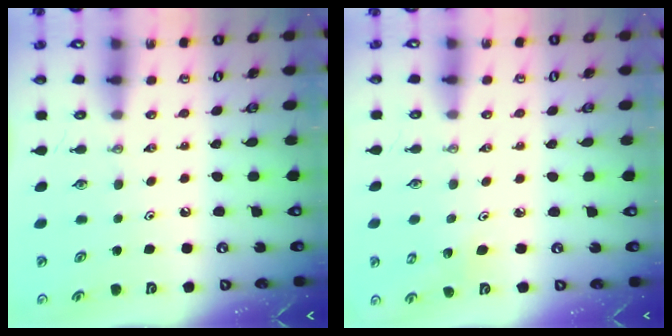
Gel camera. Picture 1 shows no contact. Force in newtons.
{"total": 3.0, "press": 2.9, "slide": 0.4}